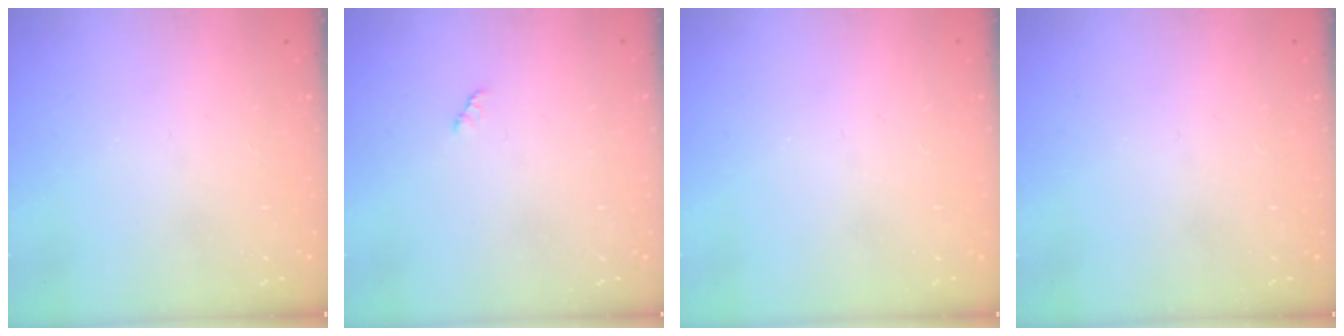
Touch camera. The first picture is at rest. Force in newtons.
{"total": 2.1, "press": 2.1, "slide": 0.3}
{"total": 0.0}
{"total": 0.0}